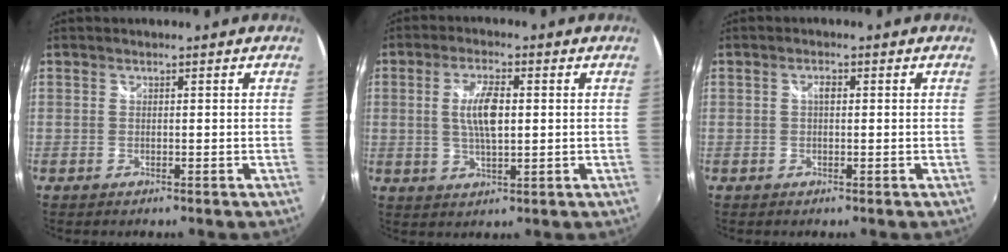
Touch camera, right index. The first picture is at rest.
{"total": 6.8, "force": [0.8, 2.2, 6.3], "torque": [-0.122, 0.002, 0.015]}
{"total": 1.4, "force": [0.2, 0.7, 1.2], "torque": [-0.021, 0.005, 0.000]}